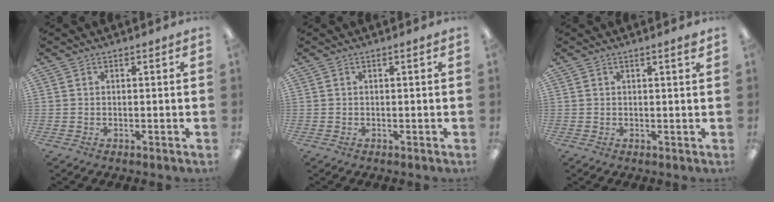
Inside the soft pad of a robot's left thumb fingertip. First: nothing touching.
{"total": 0.0}
{"total": 1.3, "force": [1.0, 0.0, 0.8], "torque": [-0.009, -0.003, 0.015]}